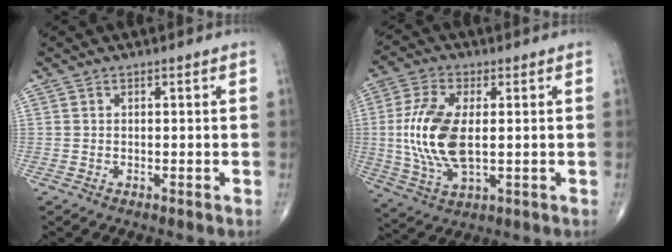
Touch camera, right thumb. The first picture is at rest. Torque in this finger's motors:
{"motor_torque": [-0.49, 1.03, 1.40, 0.21, 0.13]}